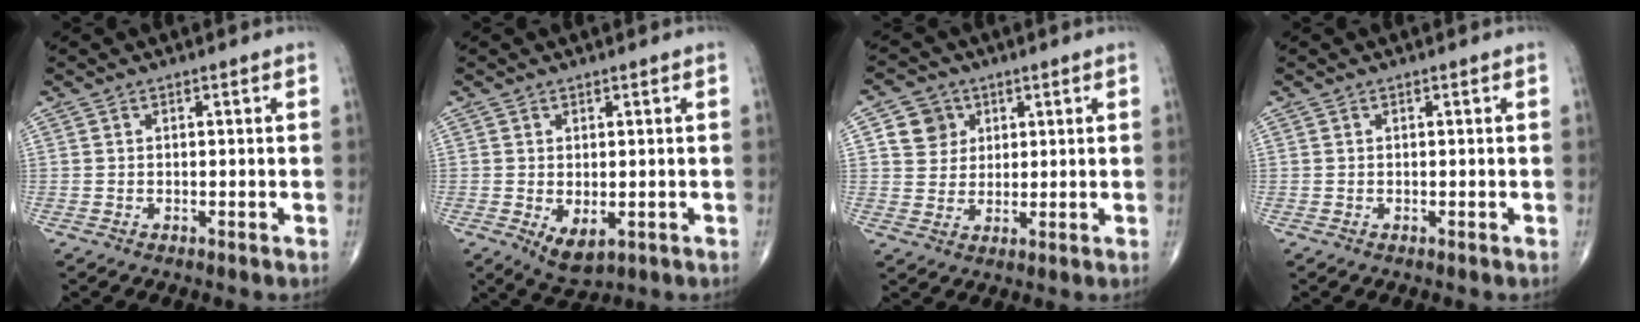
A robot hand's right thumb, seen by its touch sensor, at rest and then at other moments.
{"total": 4.7, "force": [-1.0, 2.5, 3.9], "torque": [-0.060, -0.009, -0.002]}
{"total": 6.1, "force": [2.3, 5.4, 1.5], "torque": [0.000, -0.006, 0.039]}
{"total": 0.0}